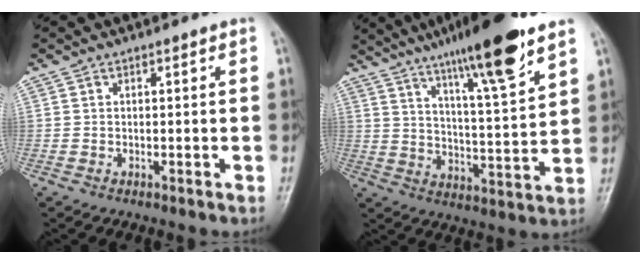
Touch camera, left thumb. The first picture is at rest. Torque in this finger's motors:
{"motor_torque": [1.04, -0.06, 1.39, -1.39, 0.28]}